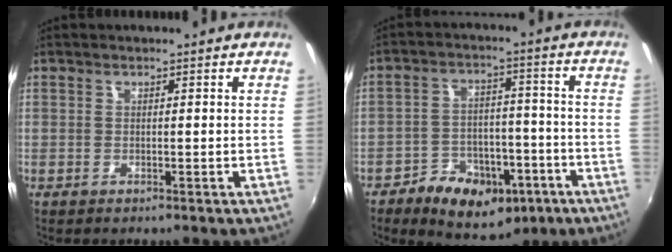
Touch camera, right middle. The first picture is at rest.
{"total": 14.7, "force": [-8.3, 9.1, 8.1], "torque": [-0.154, 0.012, -0.110]}